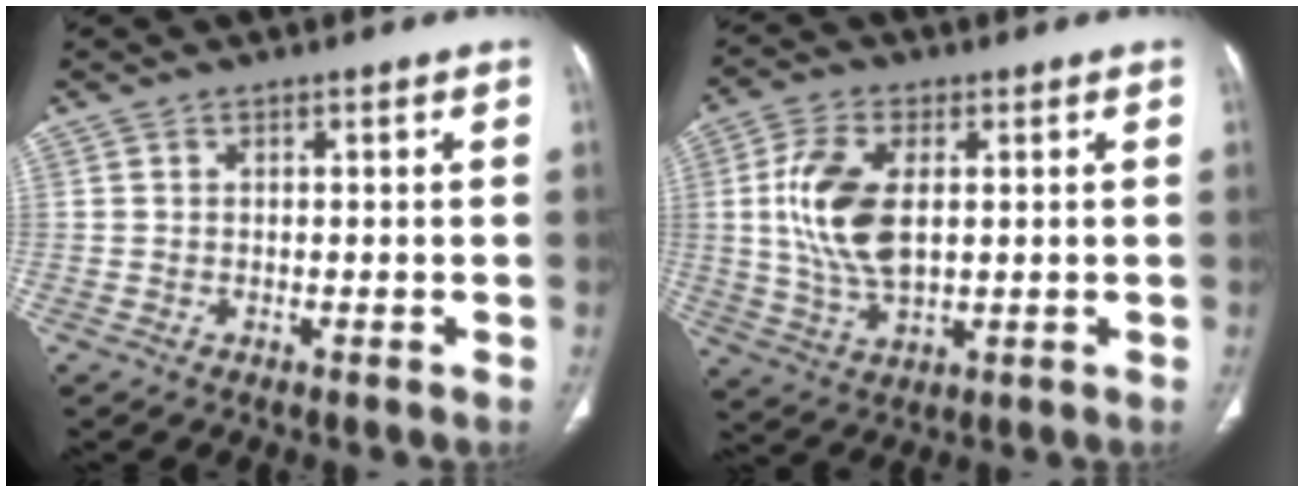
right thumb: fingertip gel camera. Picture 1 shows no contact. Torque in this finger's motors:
{"motor_torque": [-0.58, 1.24, 1.25, 0.39, 0.16]}